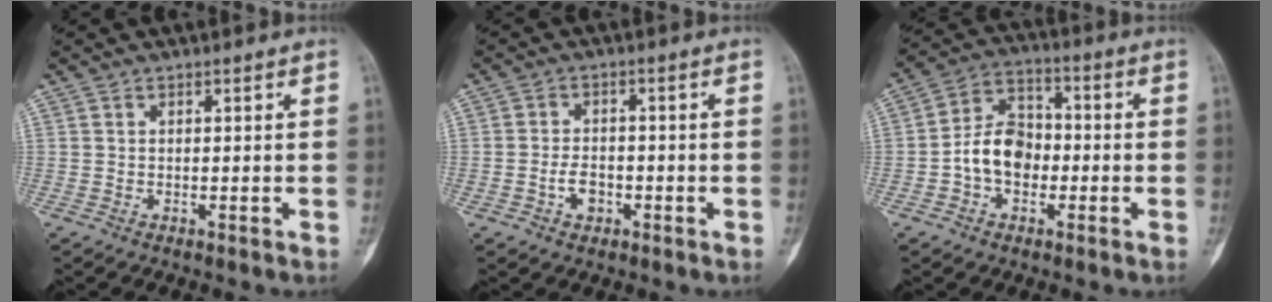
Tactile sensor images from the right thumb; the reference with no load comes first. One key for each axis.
{"total": 3.9, "fx": -1.4, "fy": 2.8, "fz": 2.3, "tx": -0.030, "ty": 0.015, "tz": -0.025}
{"total": 10.0, "fx": -1.9, "fy": 7.3, "fz": 6.5, "tx": -0.095, "ty": 0.034, "tz": -0.045}